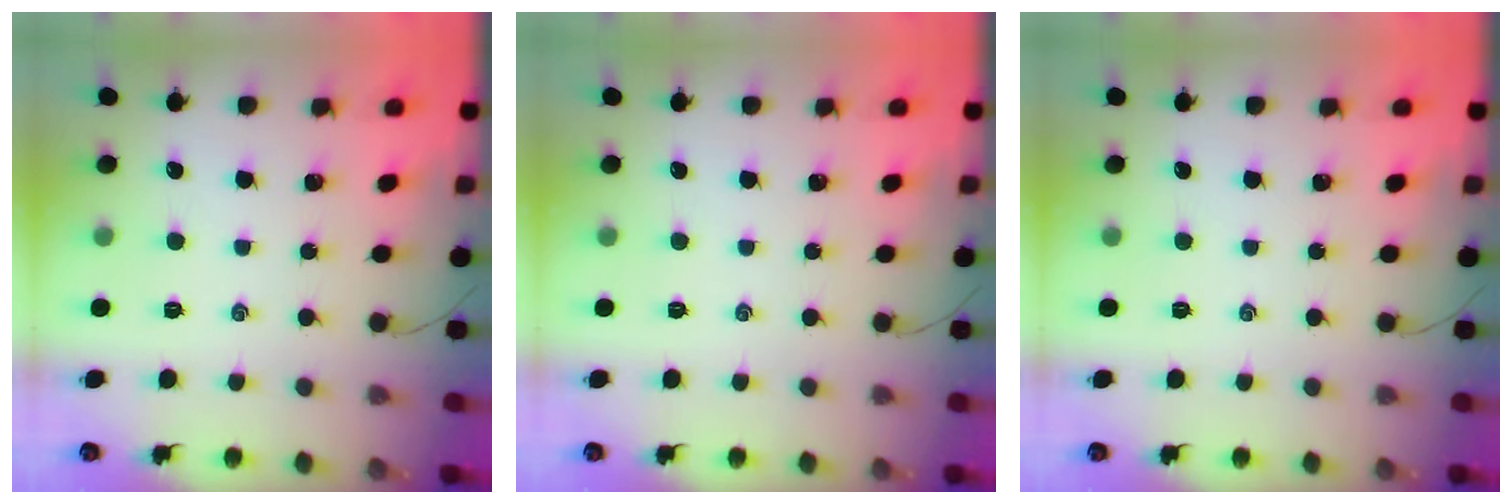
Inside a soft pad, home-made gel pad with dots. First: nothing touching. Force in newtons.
{"total": 0.0}
{"total": 0.0}